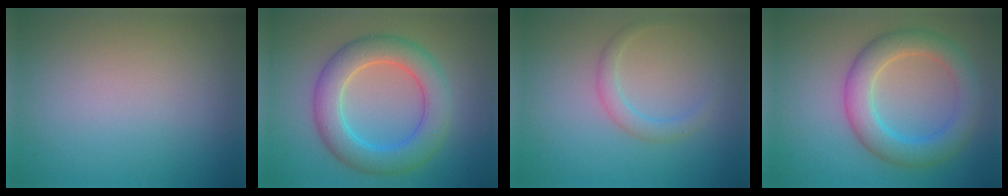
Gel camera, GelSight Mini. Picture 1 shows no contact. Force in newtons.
{"total": 6.1, "press": 6.1, "slide": 0.2}
{"total": 1.7, "press": 1.7, "slide": 0.1}
{"total": 5.2, "press": 5.2, "slide": 0.1}